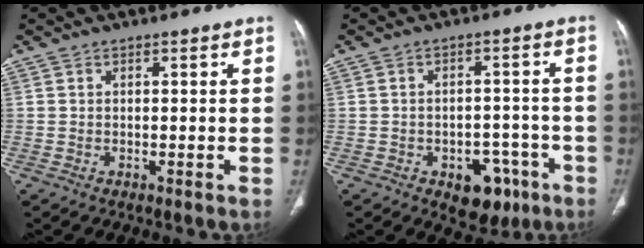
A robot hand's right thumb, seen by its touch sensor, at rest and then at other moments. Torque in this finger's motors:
{"motor_torque": [4.36, 0.47, 0.57, -0.98, 0.00]}